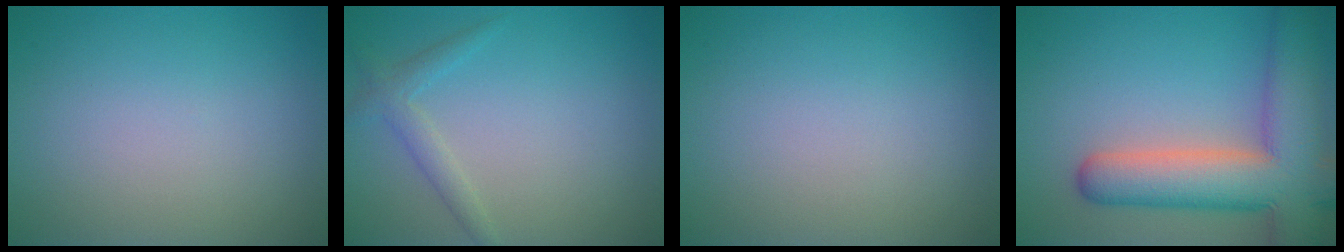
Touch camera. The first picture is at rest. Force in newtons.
{"total": 1.9, "press": 1.9, "slide": 0.2}
{"total": 0.0}
{"total": 10.9, "press": 10.8, "slide": 0.7}